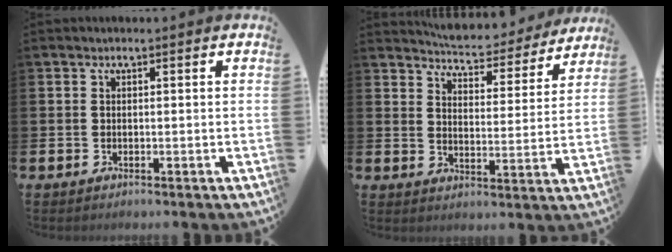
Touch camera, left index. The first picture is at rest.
{"total": 5.9, "force": [5.8, 0.8, 0.8], "torque": [-0.039, -0.044, 0.100]}